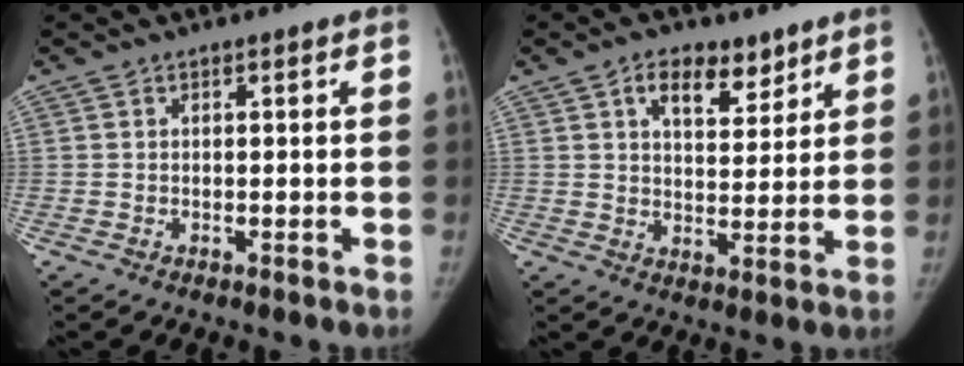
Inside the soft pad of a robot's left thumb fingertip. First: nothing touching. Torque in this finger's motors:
{"motor_torque": [0.56, -0.17, 0.74, -0.92, 0.11]}